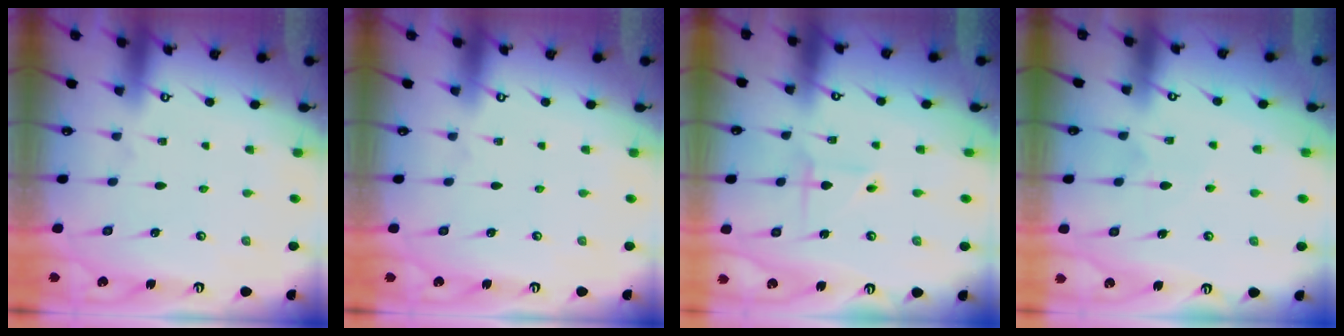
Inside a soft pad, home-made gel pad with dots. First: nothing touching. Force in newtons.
{"total": 0.0}
{"total": 2.6, "press": 2.6, "slide": 0.0}
{"total": 5.3, "press": 5.3, "slide": 0.7}